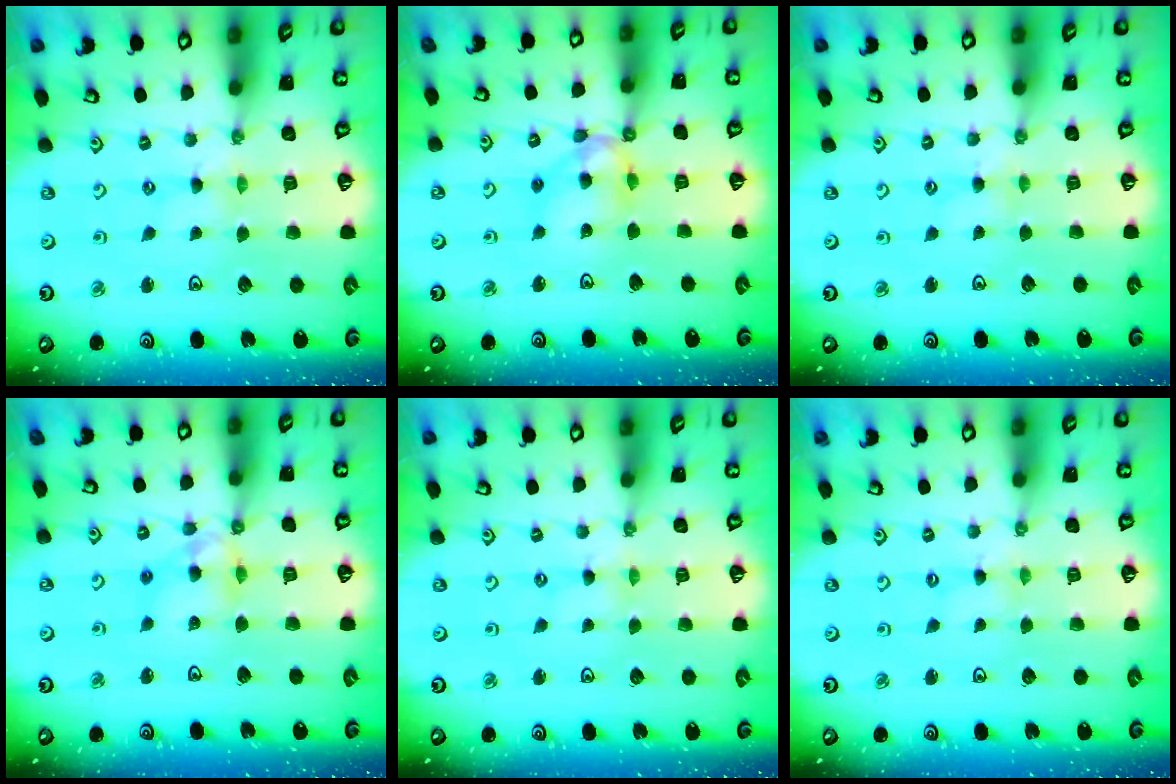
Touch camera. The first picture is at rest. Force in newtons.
{"total": 12.0, "press": 11.9, "slide": 1.4}
{"total": 2.3, "press": 2.3, "slide": 0.4}
{"total": 10.2, "press": 10.2, "slide": 1.2}
{"total": 0.0}
{"total": 0.0}